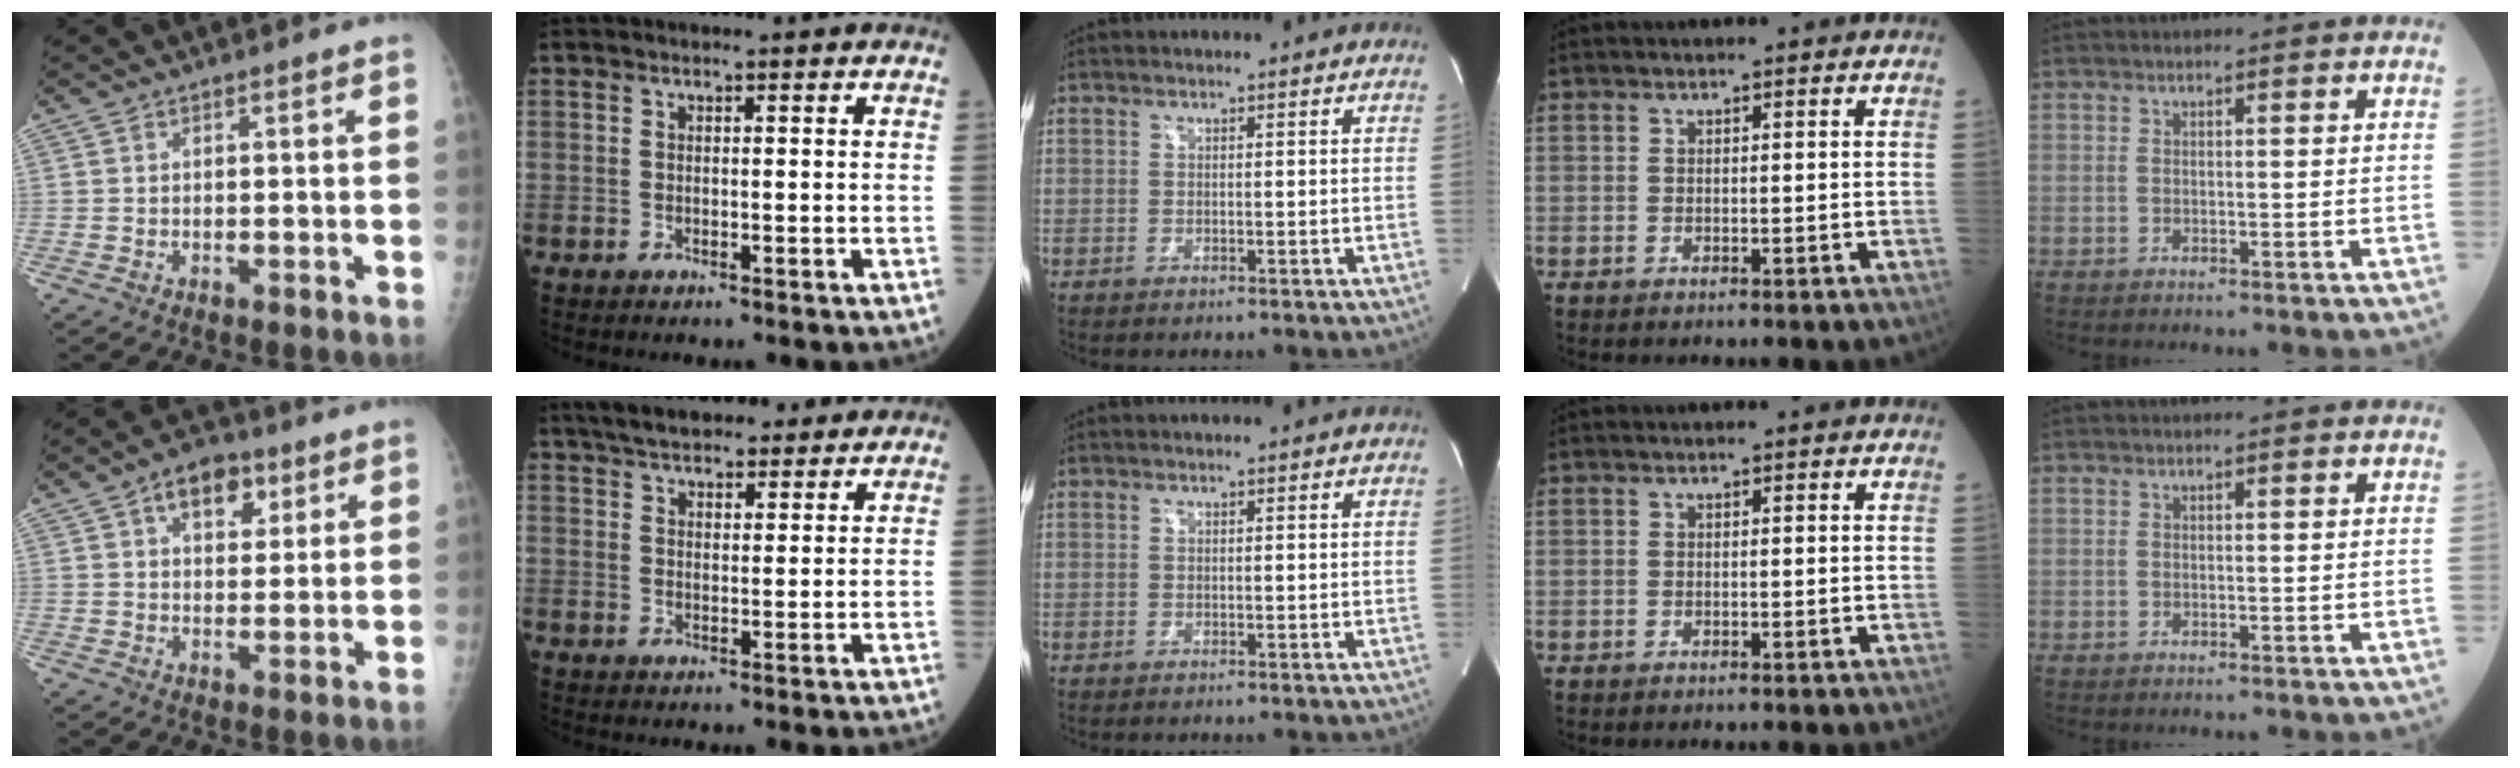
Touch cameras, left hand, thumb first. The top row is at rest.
{"thumb": {"total": 8.4, "force": [3.9, 5.2, 5.3], "torque": [-0.045, -0.007, 0.055]}, "index": {"total": 10.8, "force": [9.1, 3.3, 4.6], "torque": [-0.061, 0.027, 0.136]}}